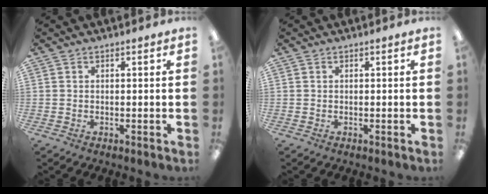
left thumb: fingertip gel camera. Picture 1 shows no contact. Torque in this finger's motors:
{"motor_torque": [-0.01, -0.01, 0.01, 0.00, 0.00]}